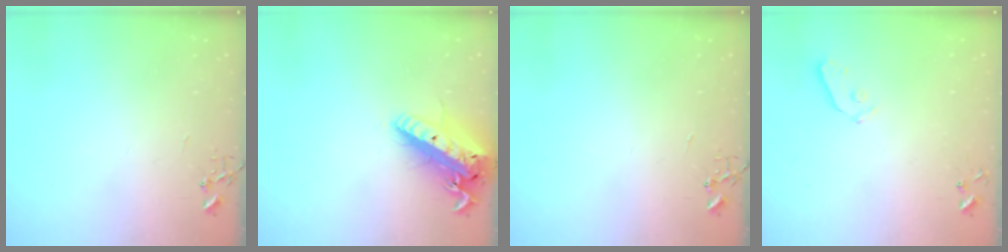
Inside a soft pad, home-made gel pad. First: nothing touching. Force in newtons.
{"total": 20.4, "press": 20.0, "slide": 4.2}
{"total": 0.0}
{"total": 3.3, "press": 3.2, "slide": 0.5}